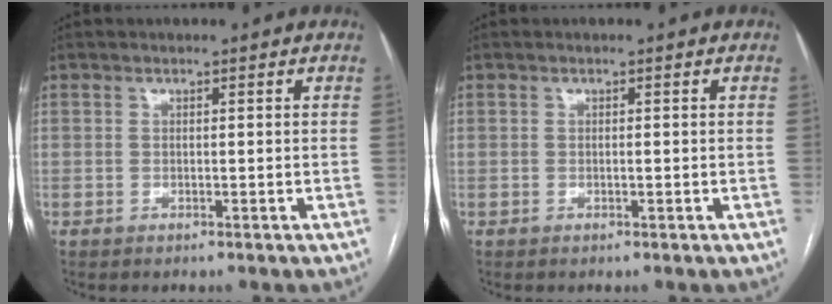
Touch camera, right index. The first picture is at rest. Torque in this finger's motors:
{"motor_torque": [-0.11, 0.06, -0.03, -0.01]}